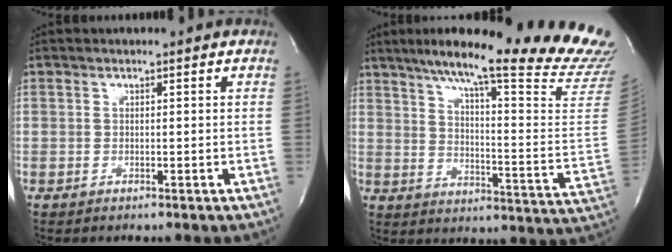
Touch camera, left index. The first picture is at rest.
{"total": 29.2, "force": [24.9, 0.0, 15.2], "torque": [-0.201, -0.089, 0.316]}